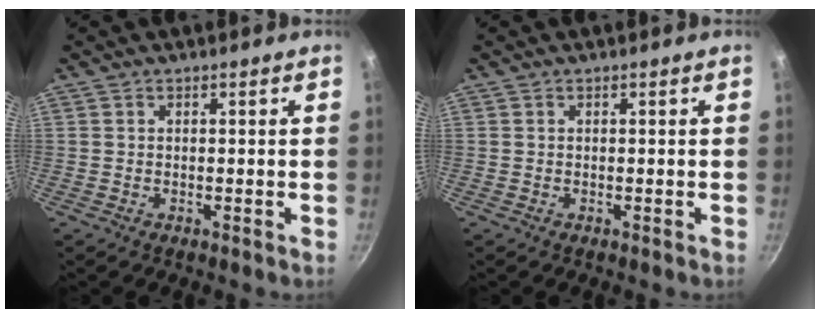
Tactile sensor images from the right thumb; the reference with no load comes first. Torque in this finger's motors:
{"motor_torque": [-0.01, 0.00, 0.00, 0.00, 0.03]}